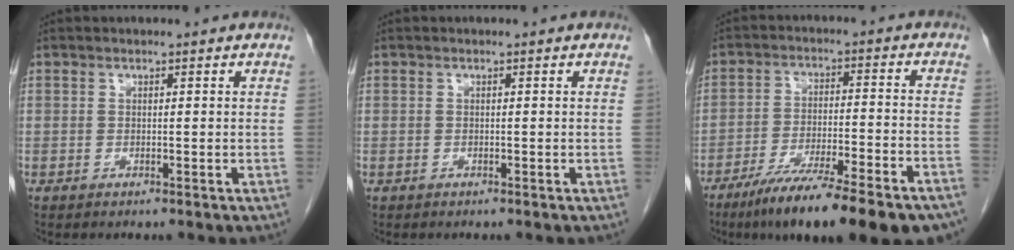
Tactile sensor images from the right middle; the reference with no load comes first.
{"total": 0.0}
{"total": 21.1, "force": [-16.1, 2.5, 13.4], "torque": [-0.148, -0.015, -0.243]}